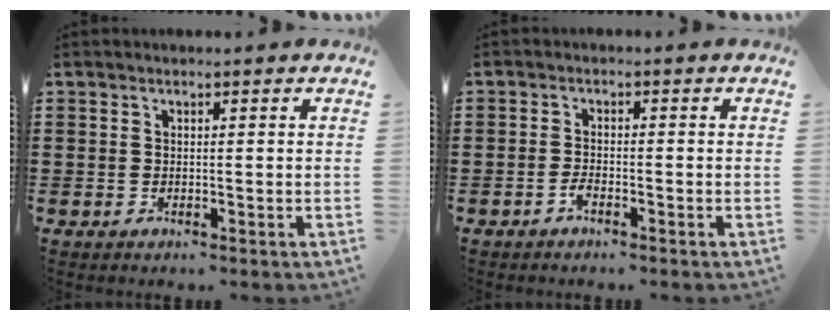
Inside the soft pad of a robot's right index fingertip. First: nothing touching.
{"total": 1.6, "force": [-1.2, 0.3, 1.0], "torque": [-0.028, -0.005, -0.024]}